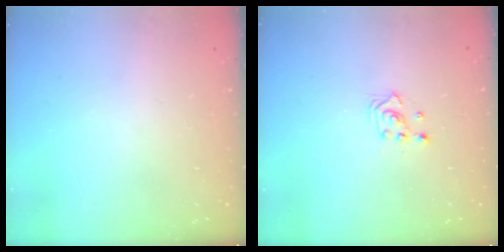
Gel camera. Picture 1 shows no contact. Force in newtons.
{"total": 2.5, "press": 2.5, "slide": 0.3}